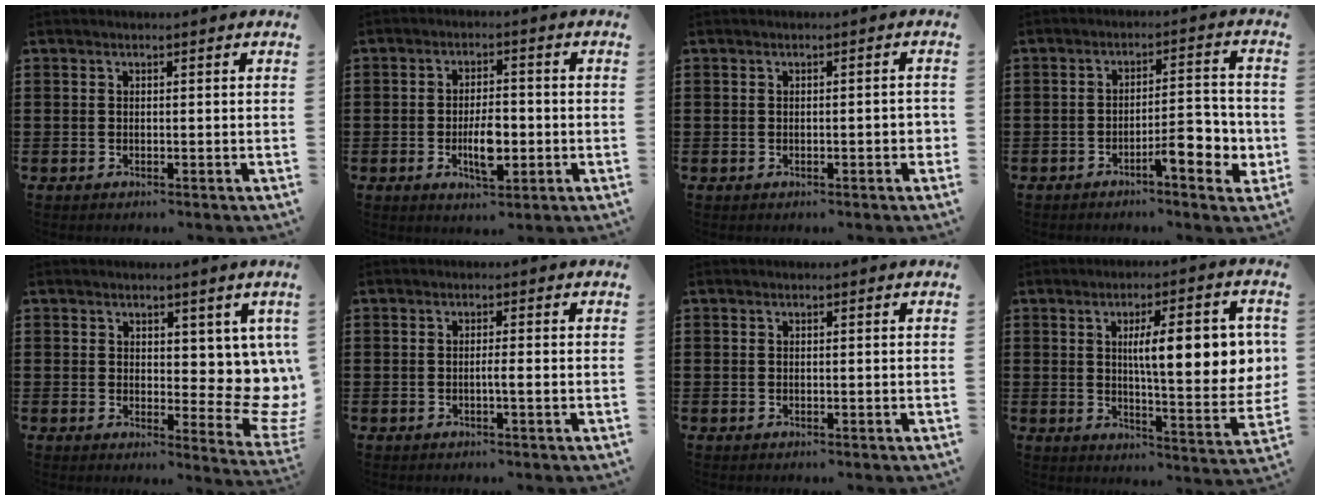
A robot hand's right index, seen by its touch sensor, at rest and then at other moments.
{"total": 5.8, "force": [-1.3, 2.4, 5.1], "torque": [-0.108, 0.000, -0.029]}
{"total": 1.6, "force": [-0.4, 0.4, 1.5], "torque": [-0.025, -0.001, -0.006]}
{"total": 6.6, "force": [-3.2, 1.7, 5.5], "torque": [-0.071, -0.003, -0.056]}
{"total": 5.6, "force": [2.6, 3.8, 3.2], "torque": [-0.043, -0.017, 0.047]}
{"total": 1.5, "force": [-0.5, -0.3, 1.4], "torque": [-0.023, -0.005, -0.011]}
{"total": 0.0}
{"total": 11.4, "force": [2.4, 2.8, 10.8], "torque": [-0.169, -0.001, 0.032]}